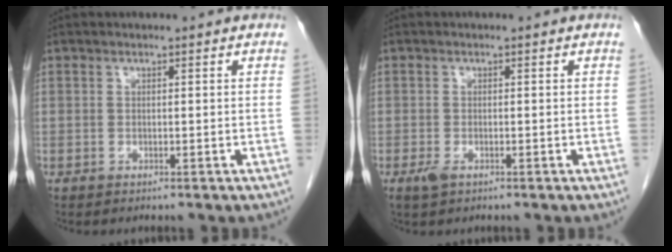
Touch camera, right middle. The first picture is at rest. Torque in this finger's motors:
{"motor_torque": [-0.01, 0.10, 0.03, 0.00]}